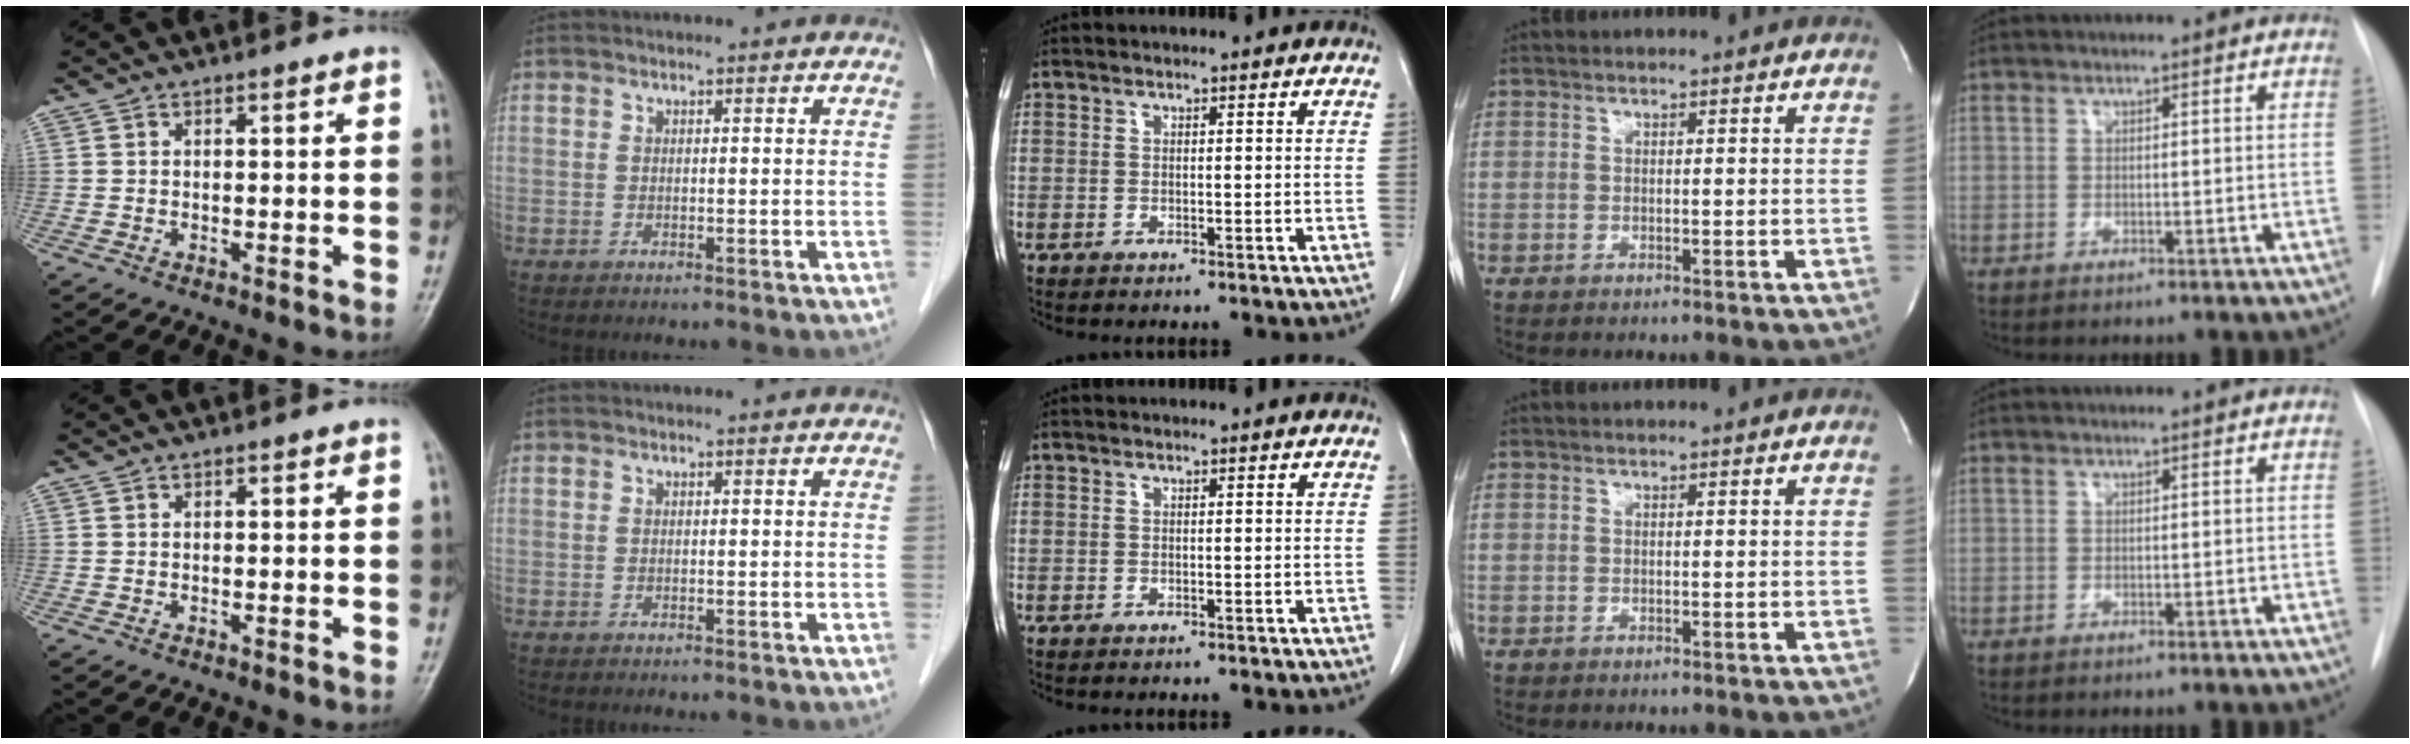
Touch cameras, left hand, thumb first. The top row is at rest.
{}